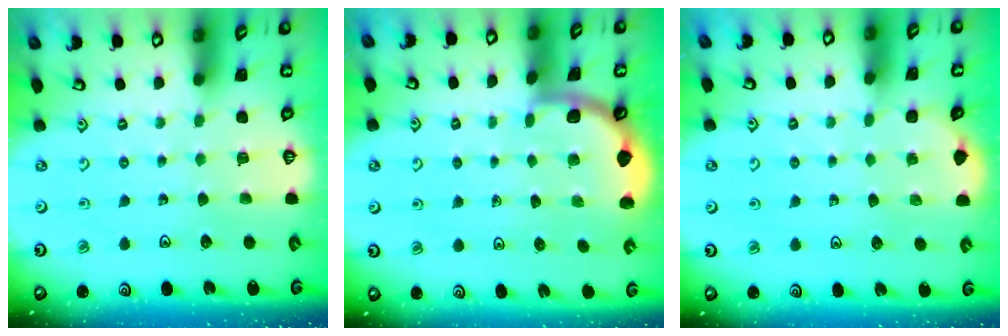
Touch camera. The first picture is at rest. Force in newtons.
{"total": 1.8, "press": 1.8, "slide": 0.0}
{"total": 2.1, "press": 2.1, "slide": 0.2}